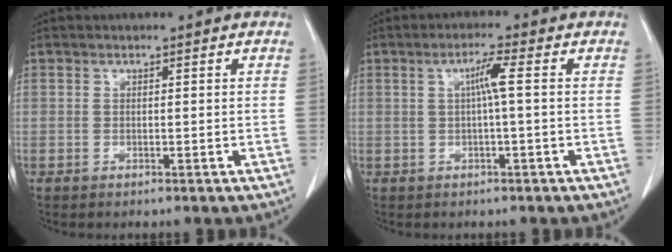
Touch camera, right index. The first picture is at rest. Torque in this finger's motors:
{"motor_torque": [0.27, -0.07, 0.19, 0.05]}